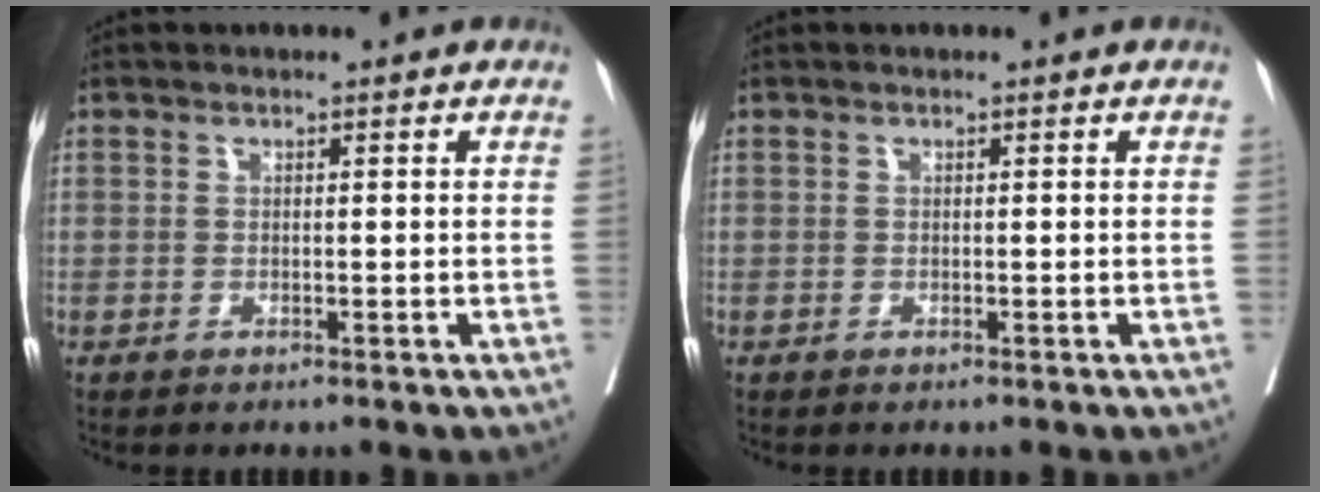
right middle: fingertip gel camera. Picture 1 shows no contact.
{"total": 0.0}